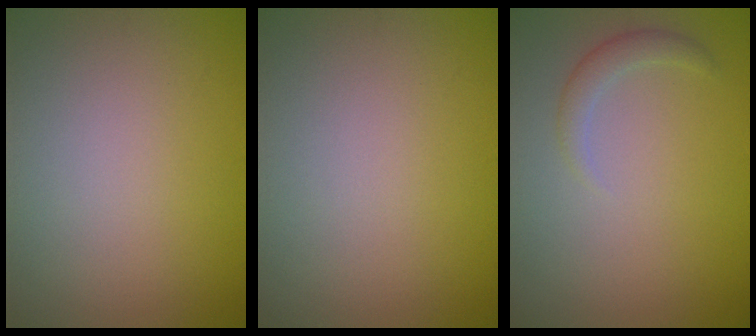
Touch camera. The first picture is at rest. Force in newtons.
{"total": 0.0}
{"total": 1.5, "press": 1.5, "slide": 0.1}